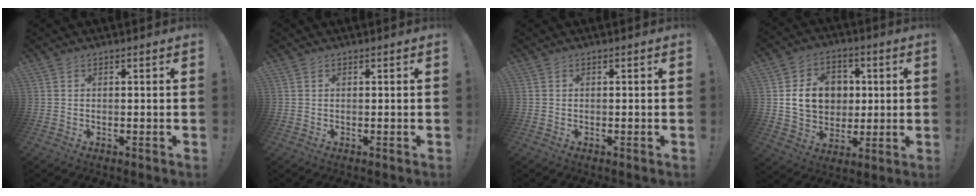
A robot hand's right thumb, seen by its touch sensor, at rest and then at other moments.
{"total": 0.0}
{"total": 0.0}
{"total": 14.2, "force": [2.0, 12.1, 7.2], "torque": [-0.103, 0.000, 0.049]}